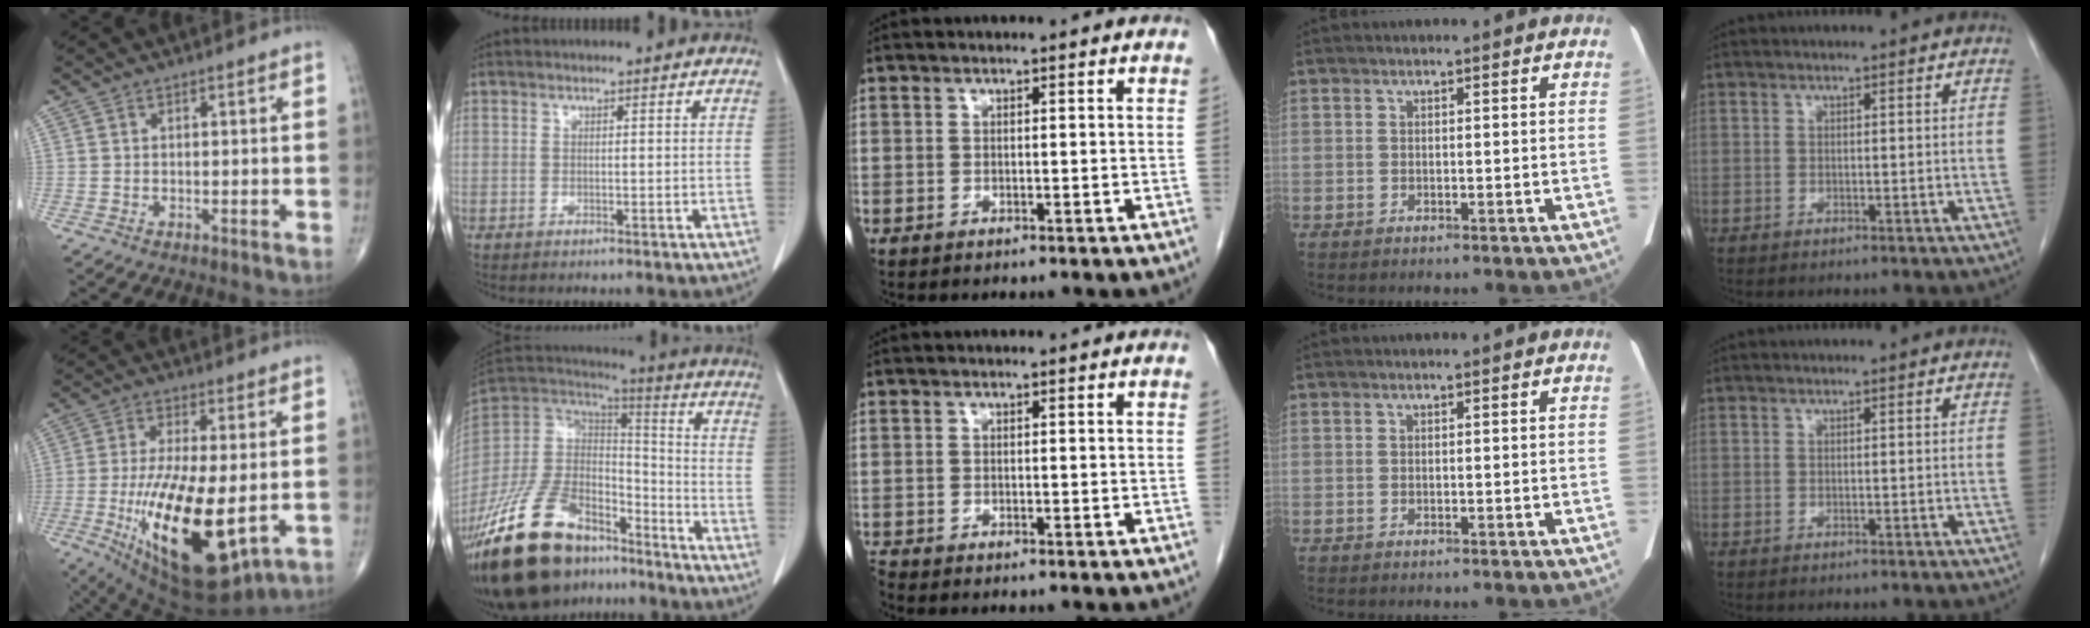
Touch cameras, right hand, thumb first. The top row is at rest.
{"thumb": {"total": 21.4, "force": [-4.3, 8.0, 19.4], "torque": [-0.365, -0.032, -0.051]}, "index": {"total": 24.5, "force": [-17.2, 11.7, 13.1], "torque": [-0.301, 0.008, -0.309]}, "middle": {"total": 0.7, "force": [-0.7, -0.2, 0.0], "torque": [-0.004, -0.005, -0.014]}}